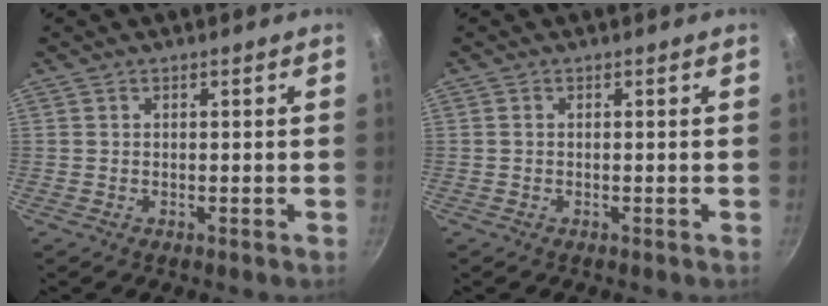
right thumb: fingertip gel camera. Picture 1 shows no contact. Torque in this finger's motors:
{"motor_torque": [0.10, -0.10, -0.20, 0.32, -0.01]}